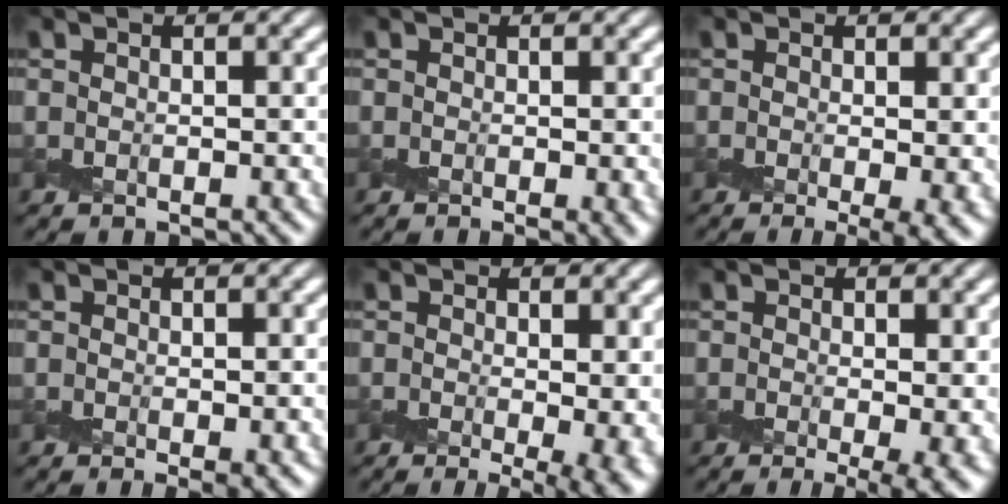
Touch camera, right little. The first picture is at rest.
{"total": 1.2, "force": [-0.2, 0.4, 1.1], "torque": [-0.016, -0.005, -0.003]}
{"total": 2.8, "force": [-0.8, 0.9, 2.5], "torque": [-0.037, -0.011, -0.014]}
{"total": 1.3, "force": [-0.6, 0.3, 1.2], "torque": [-0.020, -0.006, -0.010]}
{"total": 4.9, "force": [-0.9, 2.2, 4.3], "torque": [-0.064, -0.015, -0.013]}
{"total": 3.6, "force": [-1.0, 1.2, 3.2], "torque": [-0.047, -0.012, -0.018]}